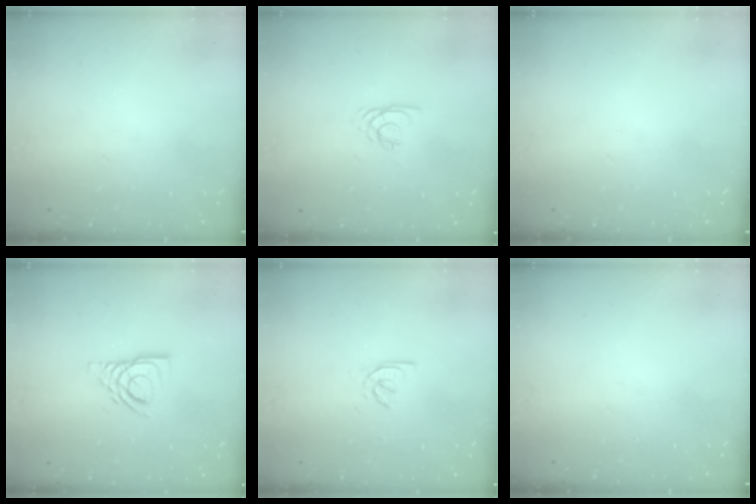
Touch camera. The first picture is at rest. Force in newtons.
{"total": 2.1, "press": 2.1, "slide": 0.4}
{"total": 0.0}
{"total": 9.4, "press": 9.4, "slide": 1.1}
{"total": 2.1, "press": 2.1, "slide": 0.6}
{"total": 0.0}